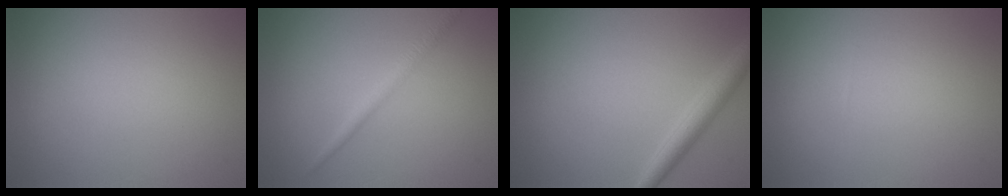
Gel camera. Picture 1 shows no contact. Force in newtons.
{"total": 1.6, "press": 1.6, "slide": 0.1}
{"total": 2.5, "press": 2.5, "slide": 0.1}
{"total": 0.0}